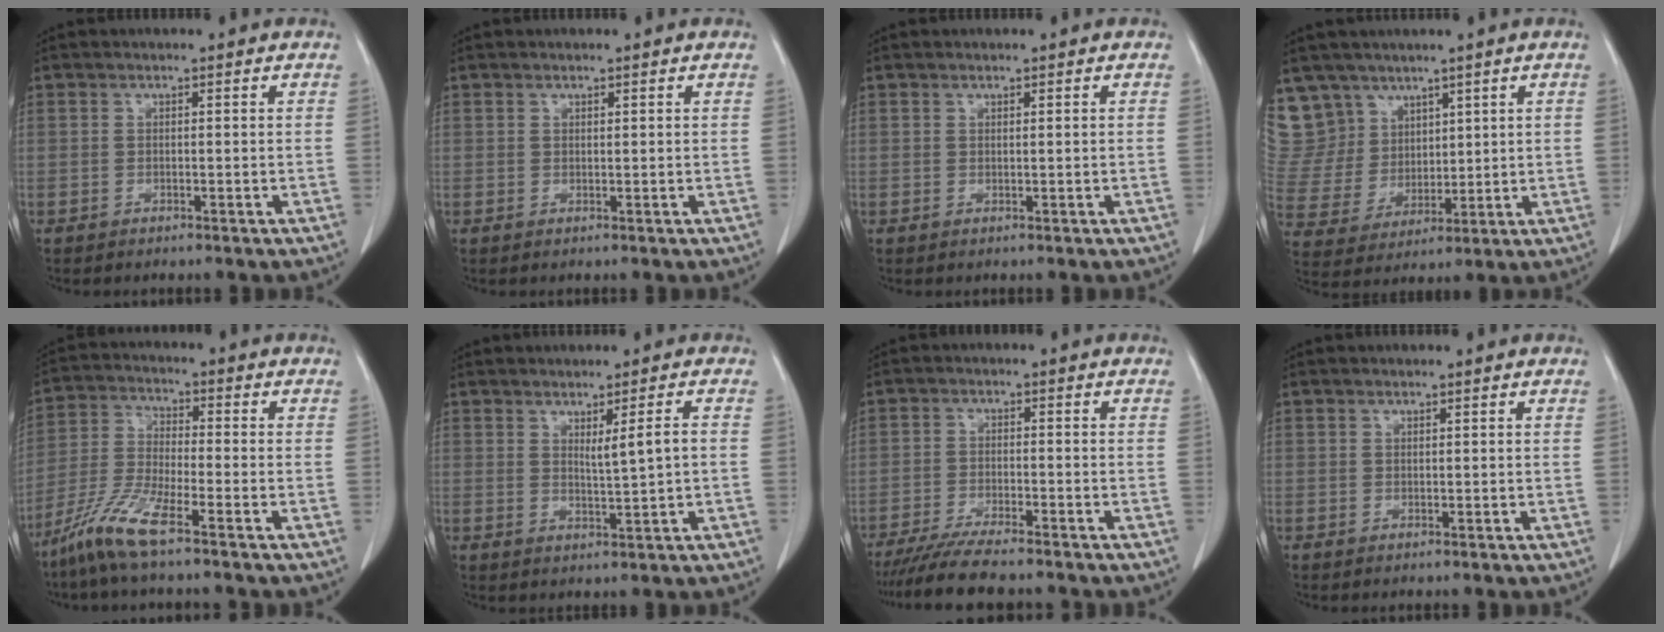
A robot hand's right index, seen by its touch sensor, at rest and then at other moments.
{"total": 0.0}
{"total": 0.0}
{"total": 11.1, "force": [7.9, 7.8, 0.4], "torque": [-0.025, 0.026, 0.175]}
{"total": 8.4, "force": [-6.0, 0.3, 5.9], "torque": [-0.130, -0.020, -0.127]}
{"total": 3.5, "force": [0.5, -0.1, 3.4], "torque": [-0.060, -0.003, 0.015]}
{"total": 7.0, "force": [-6.2, 0.5, 3.3], "torque": [-0.050, -0.018, -0.103]}
{"total": 0.0}